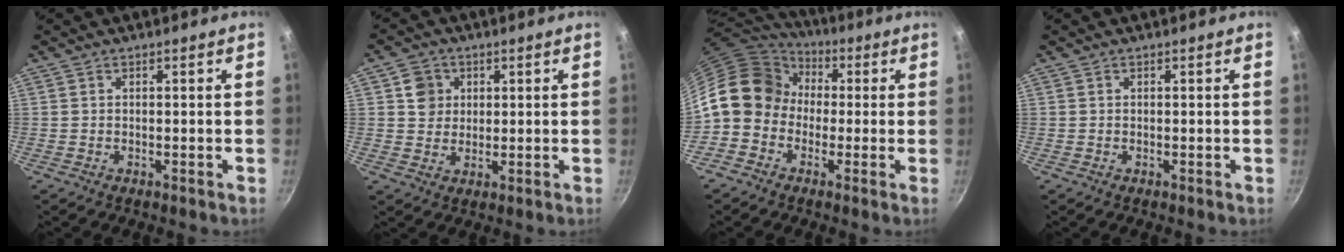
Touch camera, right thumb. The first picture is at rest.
{"total": 5.1, "force": [1.5, 4.6, 1.5], "torque": [0.007, 0.000, 0.023]}
{"total": 13.9, "force": [-0.2, 11.8, 7.4], "torque": [-0.098, 0.041, -0.026]}
{"total": 0.0}